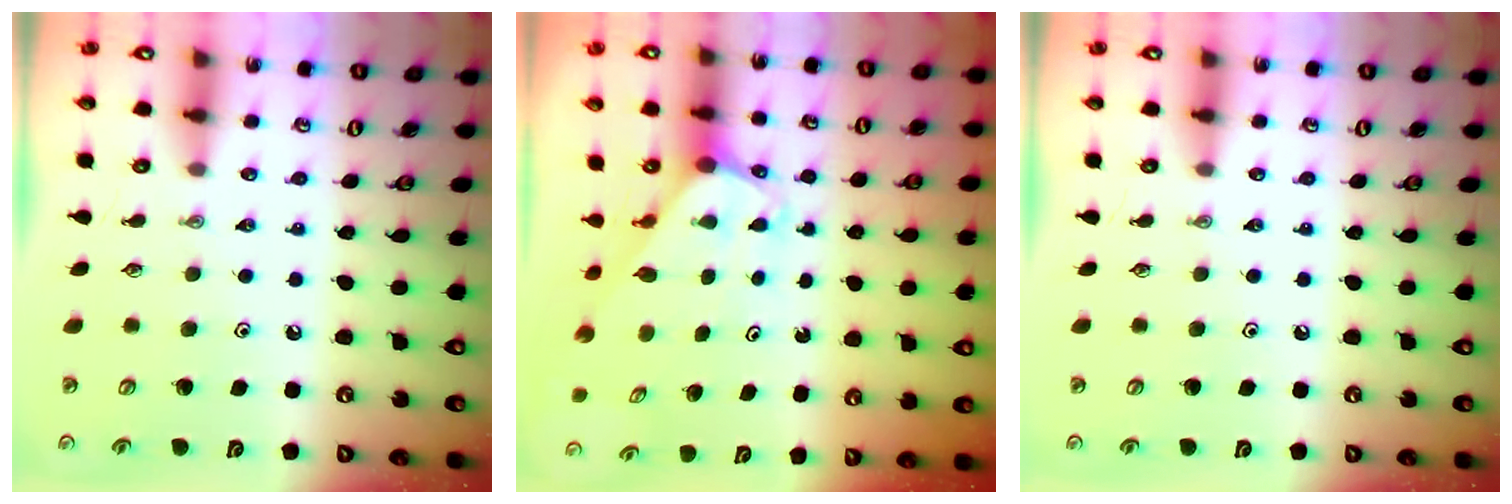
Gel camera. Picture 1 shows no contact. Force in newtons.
{"total": 1.8, "press": 1.8, "slide": 0.1}
{"total": 0.0}